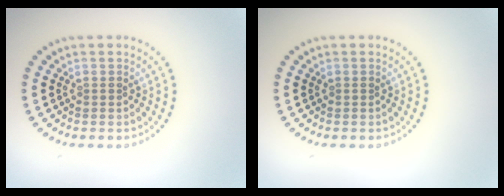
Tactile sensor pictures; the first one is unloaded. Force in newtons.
{"total": 0.0}